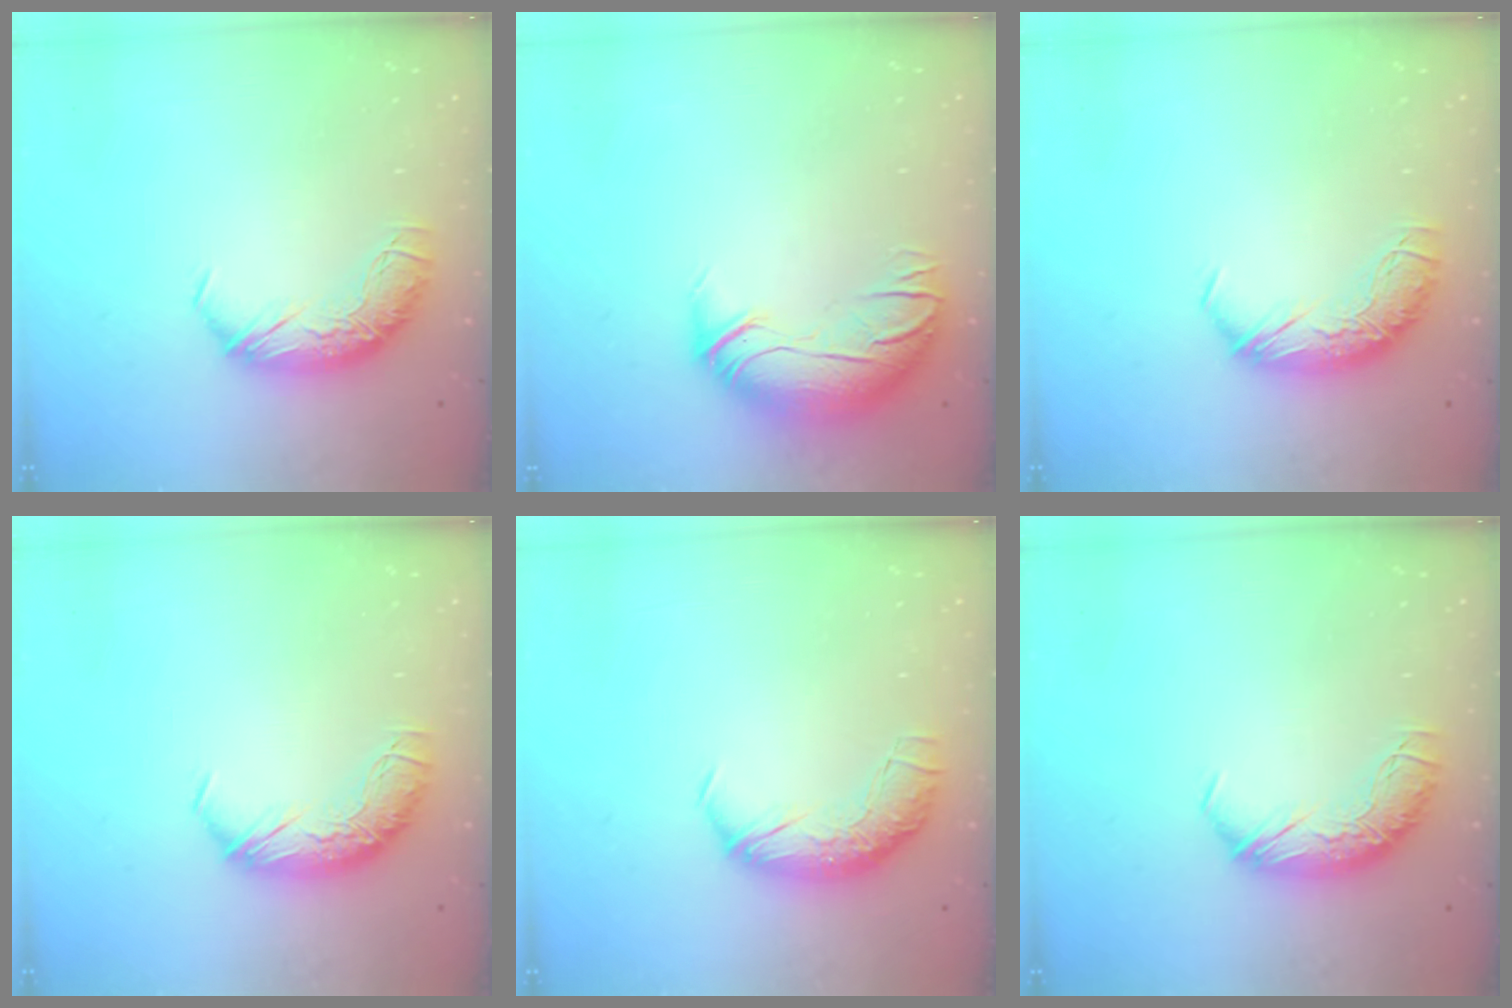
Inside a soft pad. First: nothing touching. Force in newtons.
{"total": 3.0, "press": 0.5, "slide": 2.9}
{"total": 0.0}
{"total": 0.0}
{"total": 2.5, "press": 1.3, "slide": 2.2}
{"total": 0.0}